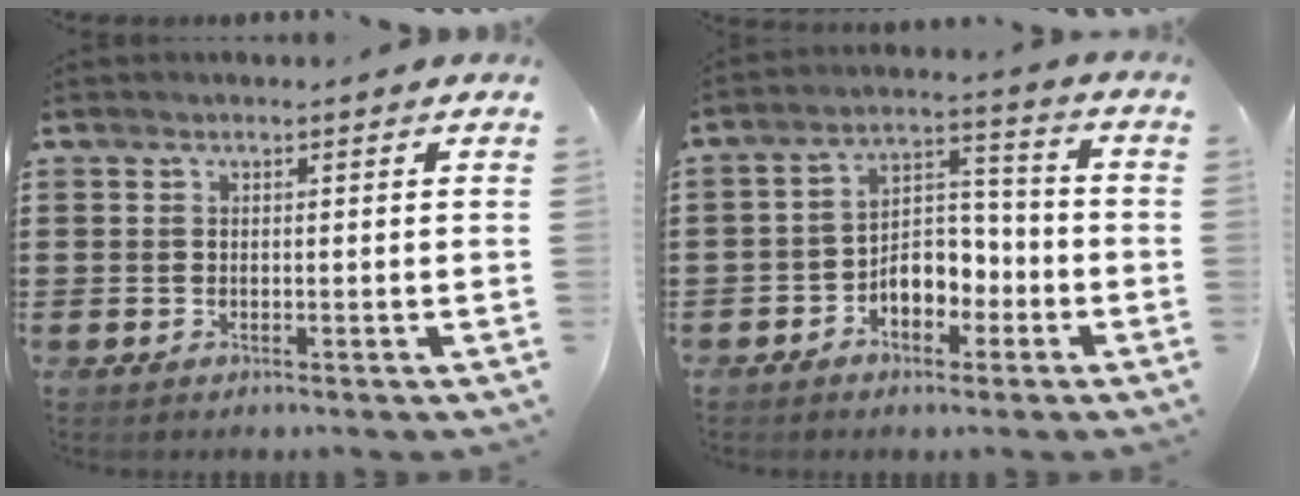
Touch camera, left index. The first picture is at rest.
{"total": 5.7, "force": [-3.1, 3.9, 2.8], "torque": [-0.047, 0.011, -0.061]}